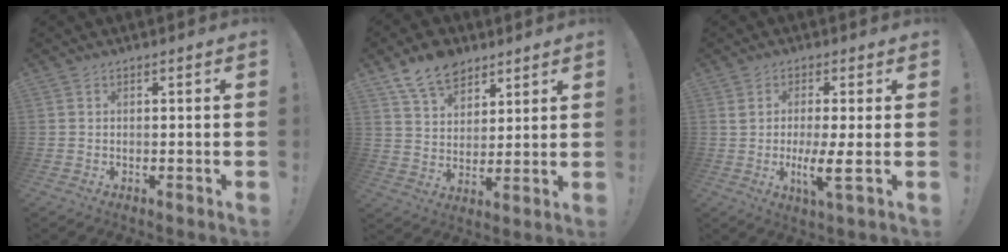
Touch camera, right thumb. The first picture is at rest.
{"total": 11.5, "force": [8.3, 7.0, 3.9], "torque": [-0.061, -0.049, 0.159]}
{"total": 7.7, "force": [-1.1, 0.3, 7.6], "torque": [-0.142, -0.018, -0.023]}